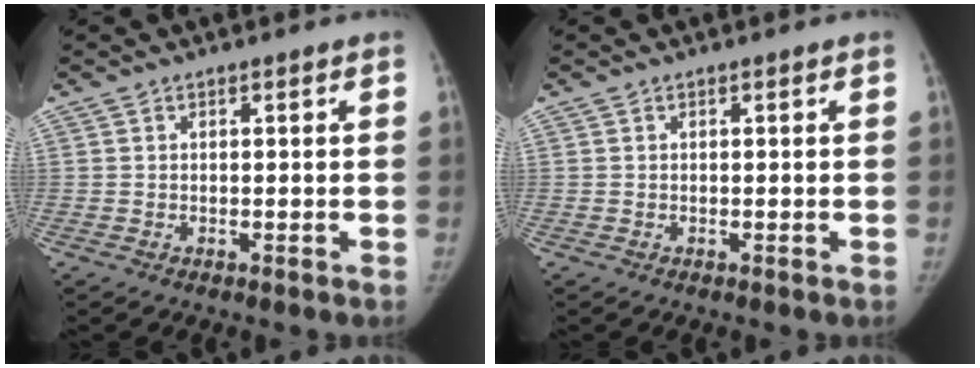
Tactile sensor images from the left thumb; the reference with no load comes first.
{"total": 0.0}